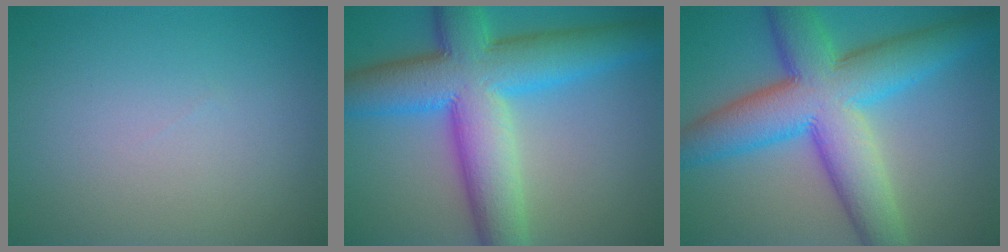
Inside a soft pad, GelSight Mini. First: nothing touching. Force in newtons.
{"total": 12.0, "press": 12.0, "slide": 0.2}
{"total": 11.3, "press": 11.3, "slide": 0.2}